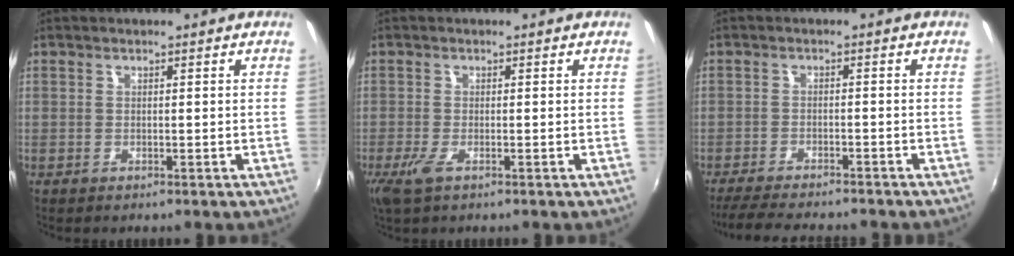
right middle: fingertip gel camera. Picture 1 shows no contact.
{"total": 3.0, "force": [-1.6, 0.8, 2.4], "torque": [-0.053, -0.011, -0.029]}
{"total": 10.0, "force": [-9.0, 1.2, 4.2], "torque": [-0.100, -0.021, -0.141]}